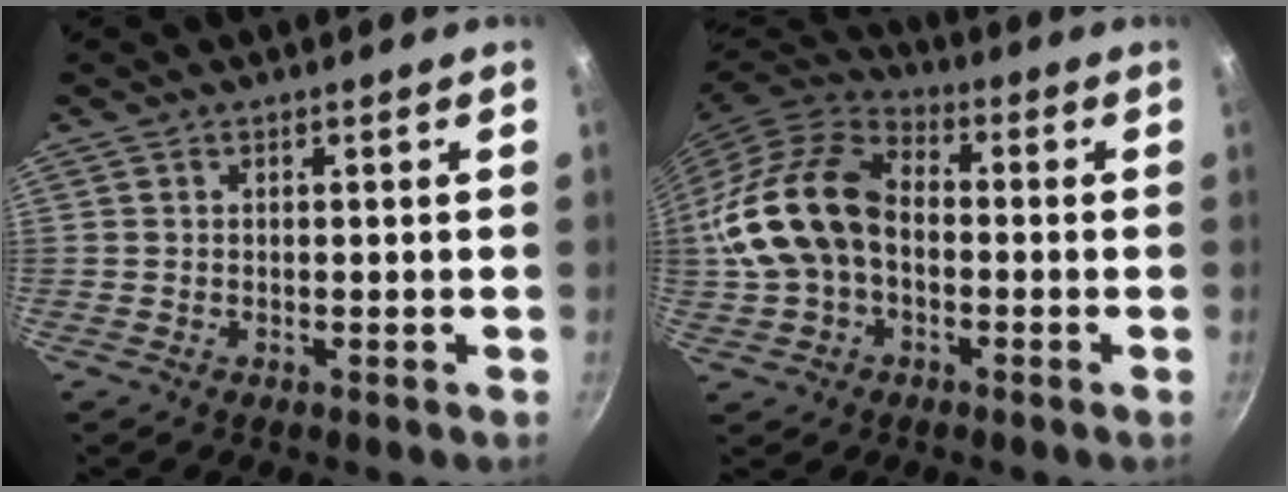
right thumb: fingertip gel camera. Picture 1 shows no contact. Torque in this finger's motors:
{"motor_torque": [1.85, 3.17, 0.93, -0.84, 0.52]}